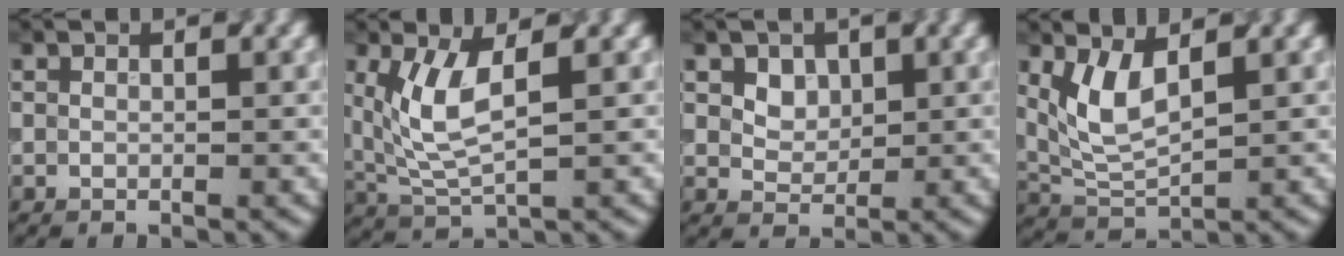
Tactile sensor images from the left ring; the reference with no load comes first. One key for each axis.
{"total": 5.4, "fx": 1.2, "fy": 2.2, "fz": 4.8, "tx": -0.112, "ty": 0.003, "tz": 0.037}
{"total": 2.4, "fx": 0.9, "fy": 1.7, "fz": 1.4, "tx": -0.026, "ty": 0.001, "tz": 0.030}
{"total": 4.5, "fx": 1.5, "fy": 2.0, "fz": 3.8, "tx": -0.091, "ty": 0.004, "tz": 0.041}